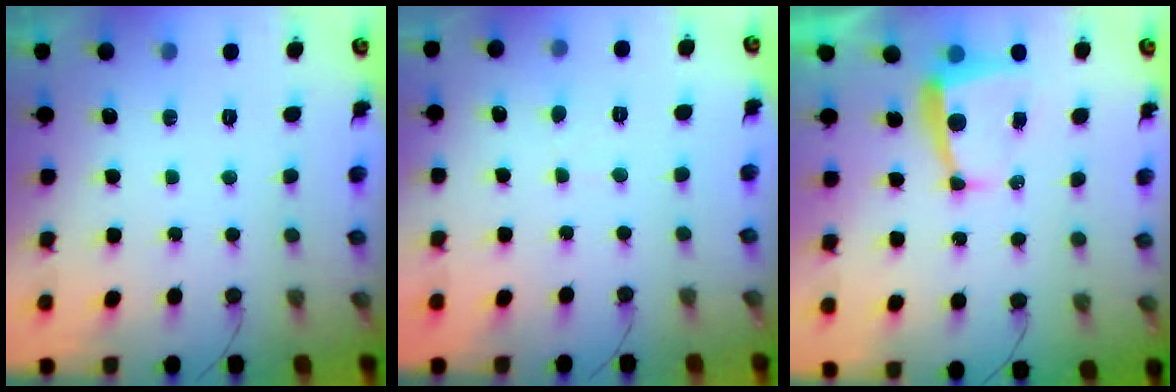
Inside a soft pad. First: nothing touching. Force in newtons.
{"total": 2.1, "press": 2.1, "slide": 0.2}
{"total": 5.6, "press": 5.6, "slide": 0.5}